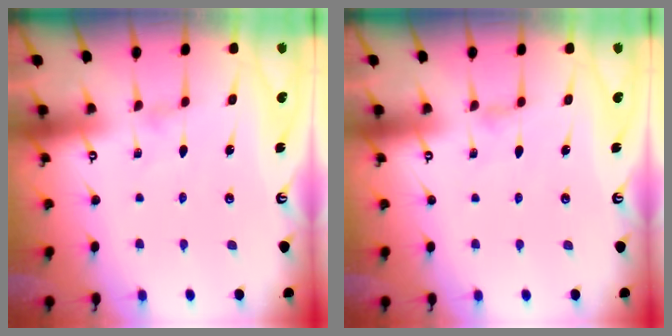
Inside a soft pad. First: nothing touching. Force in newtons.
{"total": 1.4, "press": 1.3, "slide": 0.3}